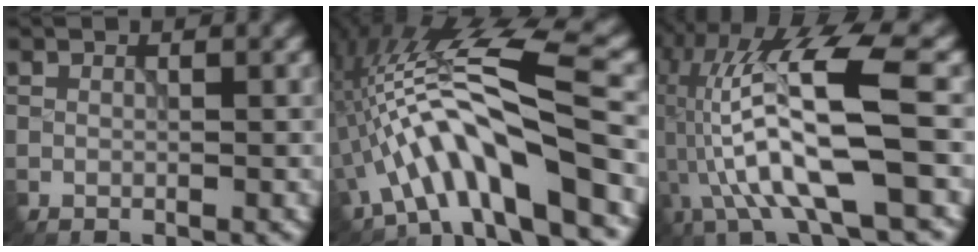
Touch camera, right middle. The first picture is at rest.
{"total": 10.9, "force": [-4.3, 2.3, 9.8], "torque": [-0.168, 0.025, -0.072]}
{"total": 12.7, "force": [-1.6, 2.3, 12.4], "torque": [-0.234, 0.025, -0.021]}